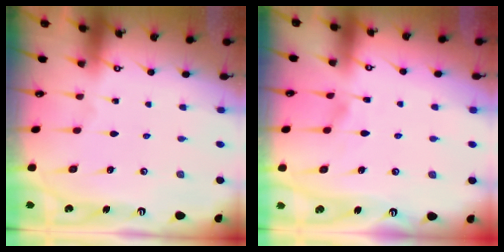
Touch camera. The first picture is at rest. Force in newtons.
{"total": 4.8, "press": 4.8, "slide": 0.5}